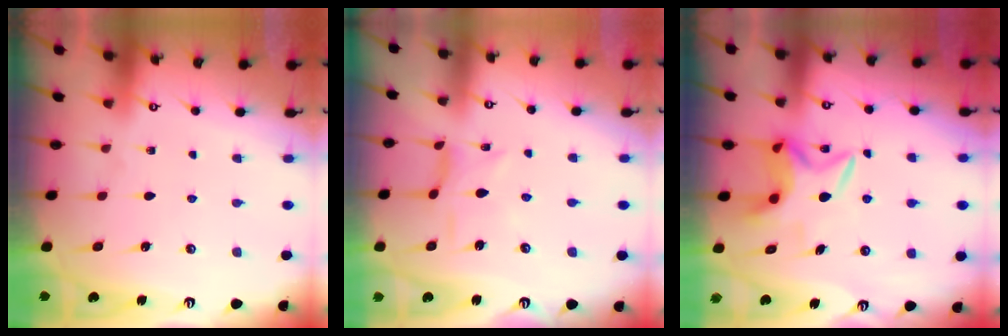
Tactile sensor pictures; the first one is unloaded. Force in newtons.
{"total": 2.8, "press": 2.7, "slide": 0.6}
{"total": 6.4, "press": 6.4, "slide": 0.7}